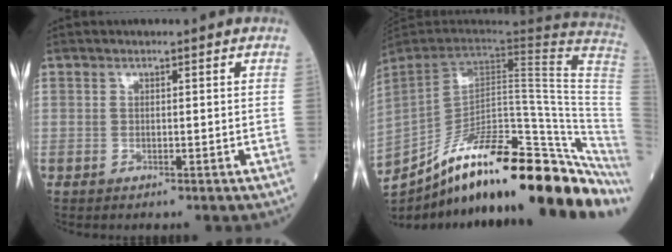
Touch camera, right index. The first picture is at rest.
{"total": 32.9, "force": [-24.0, 5.5, 21.7], "torque": [-0.271, -0.023, -0.354]}